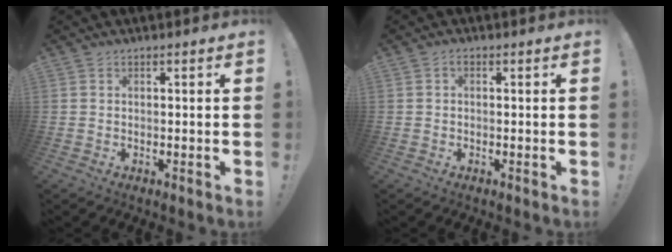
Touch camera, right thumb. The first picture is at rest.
{"total": 0.5, "force": [-0.1, 0.3, 0.5], "torque": [-0.011, 0.001, -0.002]}